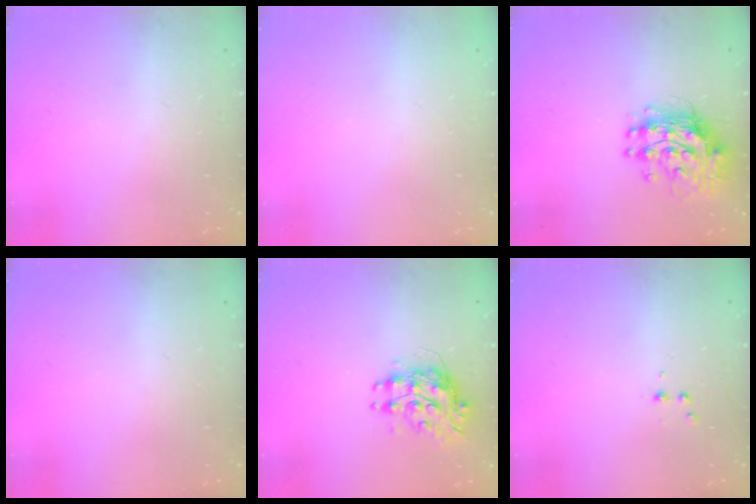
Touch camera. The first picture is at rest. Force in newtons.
{"total": 0.0}
{"total": 11.0, "press": 10.9, "slide": 1.0}
{"total": 0.0}
{"total": 9.0, "press": 9.0, "slide": 0.7}
{"total": 3.2, "press": 3.1, "slide": 1.0}